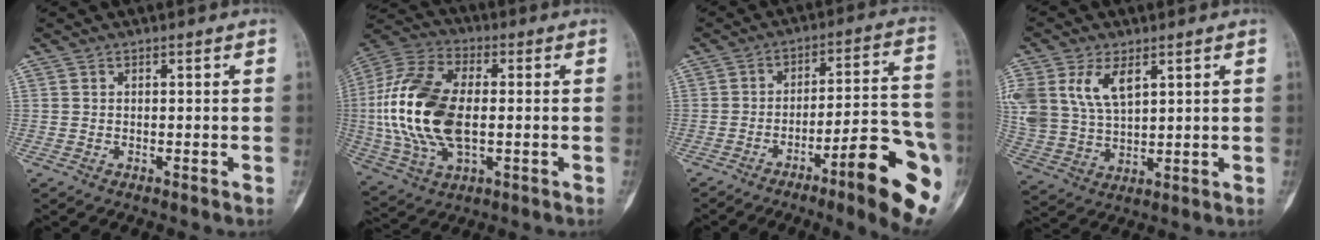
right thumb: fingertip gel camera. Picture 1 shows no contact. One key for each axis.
{"total": 20.8, "fx": -0.3, "fy": 11.4, "fz": 17.3, "tx": -0.371, "ty": 0.006, "tz": -0.003}
{"total": 17.5, "fx": -8.1, "fy": 3.0, "fz": 15.2, "tx": -0.177, "ty": 0.047, "tz": -0.112}
{"total": 12.8, "fx": 5.4, "fy": 7.5, "fz": 8.9, "tx": -0.189, "ty": -0.009, "tz": 0.119}